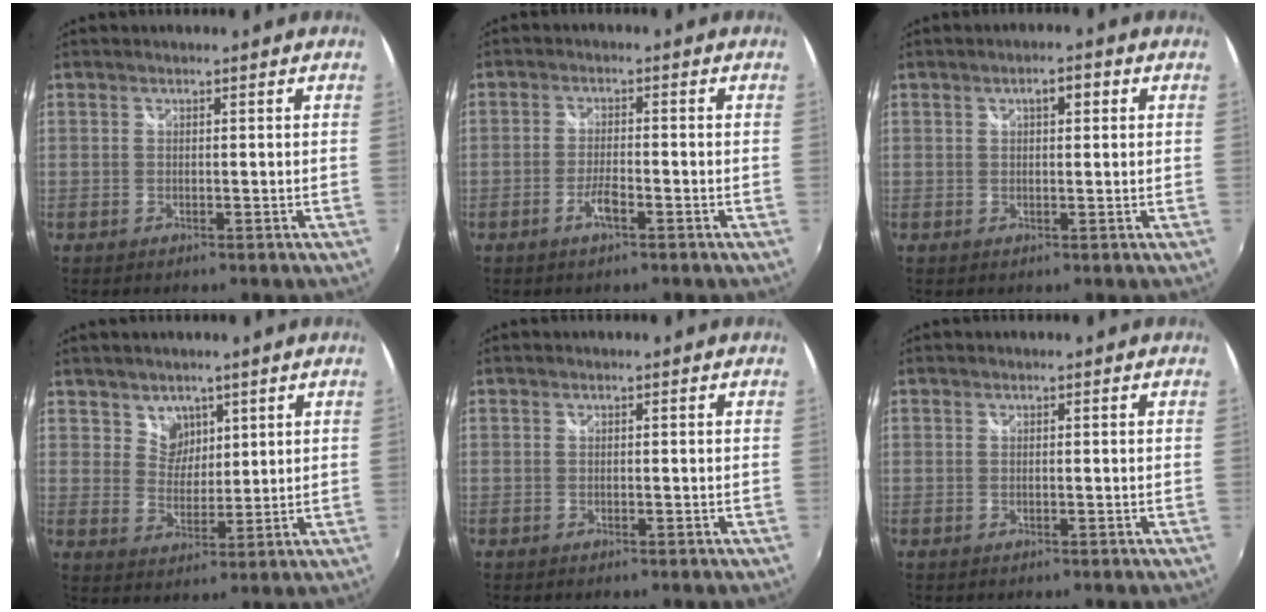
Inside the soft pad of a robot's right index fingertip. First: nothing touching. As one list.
[{"total": 3.1, "force": [-1.8, 0.7, 2.4], "torque": [-0.057, 0.000, -0.038]}, {"total": 2.7, "force": [1.0, 1.2, 2.2], "torque": [-0.033, 0.010, 0.013]}, {"total": 4.7, "force": [3.0, 3.6, 0.6], "torque": [0.000, 0.006, 0.056]}, {"total": 0.0}, {"total": 0.0}]